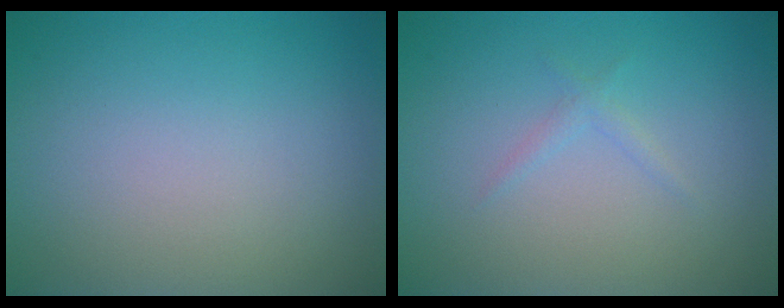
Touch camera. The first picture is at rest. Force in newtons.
{"total": 0.9, "press": 0.9, "slide": 0.1}